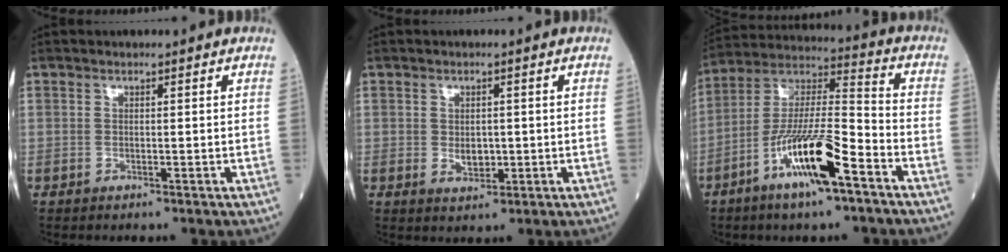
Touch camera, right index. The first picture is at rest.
{"total": 2.7, "force": [-0.2, 1.7, 2.0], "torque": [-0.028, -0.002, 0.004]}
{"total": 14.8, "force": [-7.3, 2.2, 12.7], "torque": [-0.247, -0.004, -0.133]}